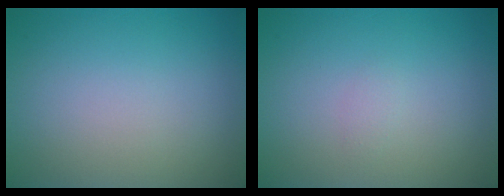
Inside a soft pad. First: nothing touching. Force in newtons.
{"total": 0.6, "press": 0.6, "slide": 0.1}